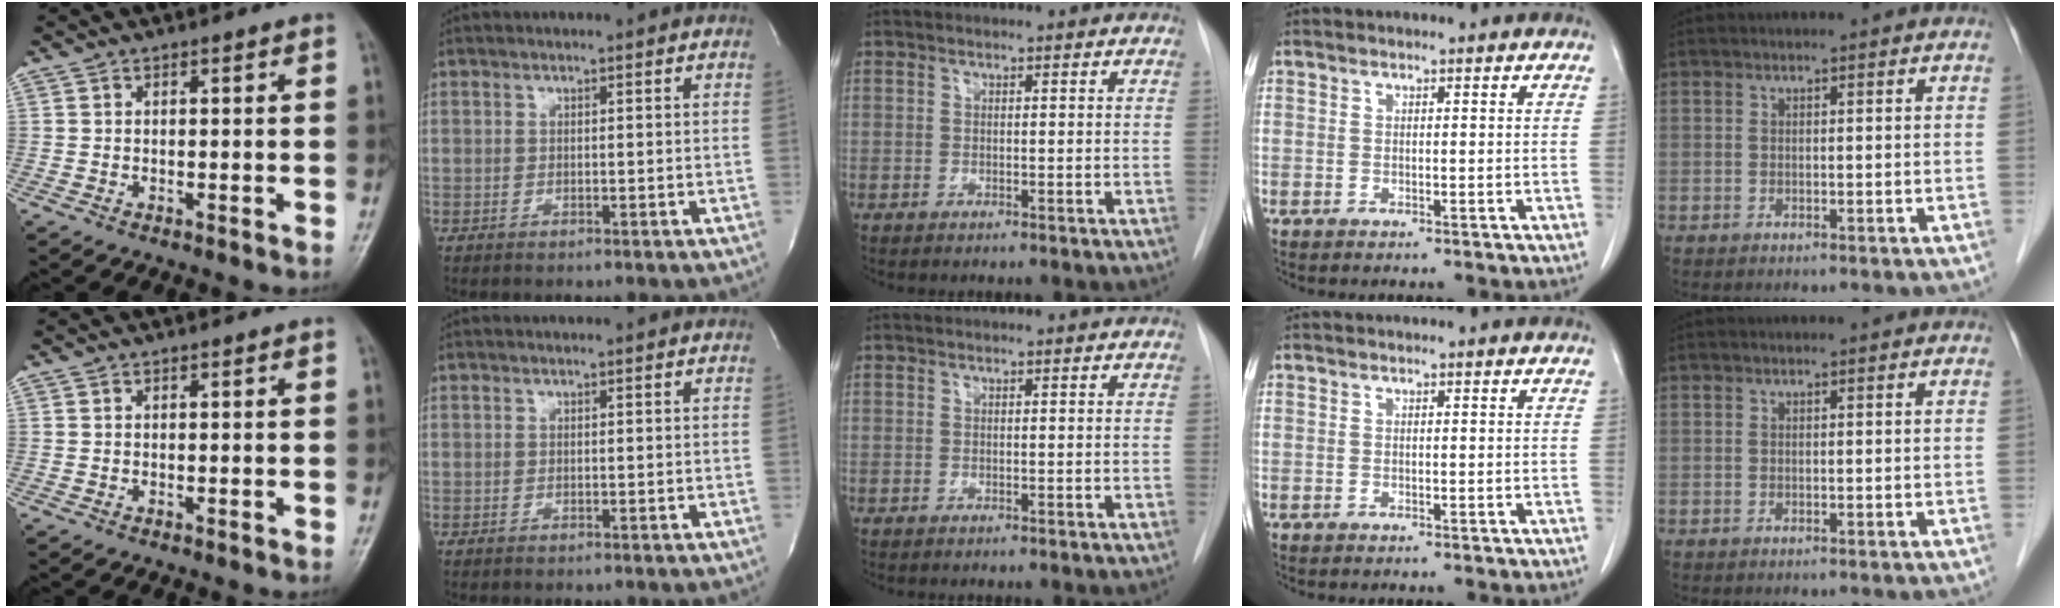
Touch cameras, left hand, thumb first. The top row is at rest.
{}